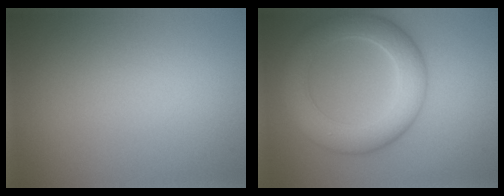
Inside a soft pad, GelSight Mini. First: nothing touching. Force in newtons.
{"total": 6.6, "press": 6.6, "slide": 0.2}